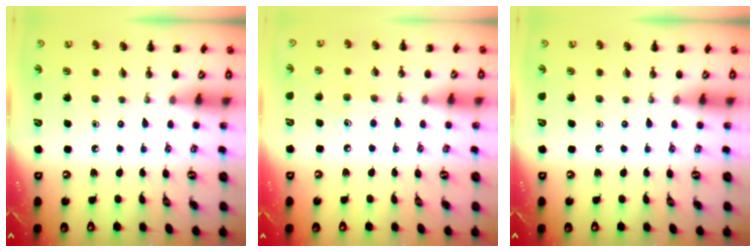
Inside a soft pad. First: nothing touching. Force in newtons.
{"total": 4.5, "press": 4.2, "slide": 1.4}
{"total": 0.0}